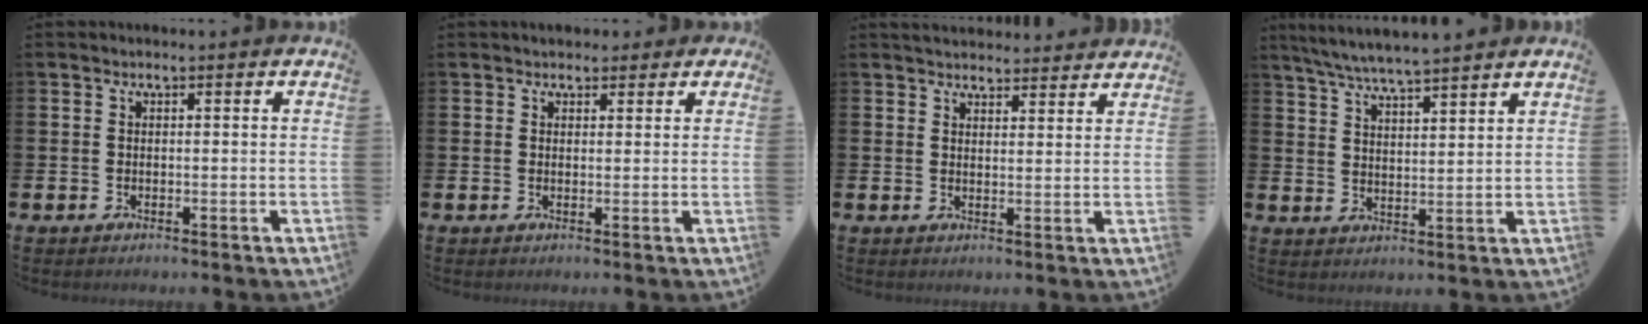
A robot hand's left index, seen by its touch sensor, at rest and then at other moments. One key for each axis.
{"total": 2.0, "fx": 1.6, "fy": 1.2, "fz": 0.0, "tx": 0.005, "ty": 0.001, "tz": 0.027}
{"total": 3.8, "fx": 3.7, "fy": 0.7, "fz": 0.1, "tx": 0.000, "ty": -0.020, "tz": 0.067}
{"total": 5.8, "fx": 5.6, "fy": -0.1, "fz": 1.5, "tx": -0.051, "ty": -0.027, "tz": 0.100}